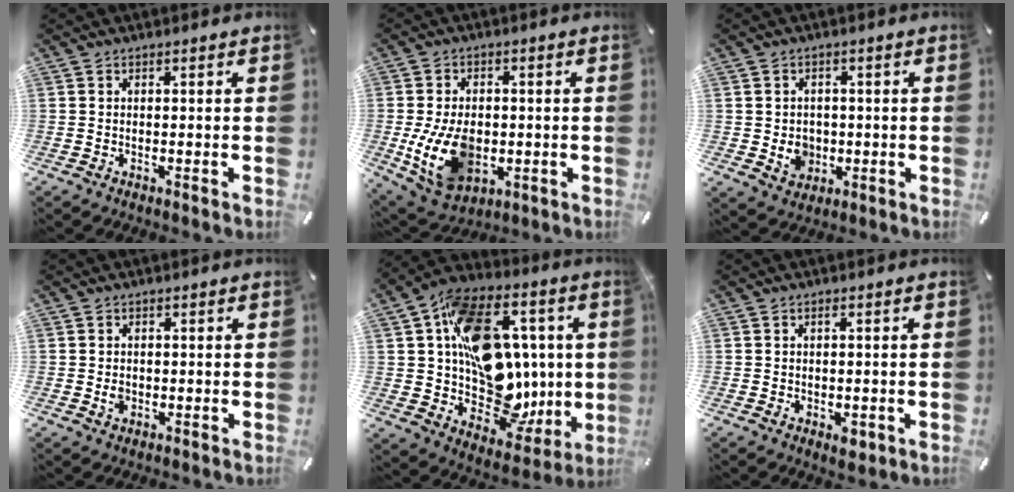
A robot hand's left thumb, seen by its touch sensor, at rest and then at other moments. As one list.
[{"total": 13.6, "force": [-2.1, 9.8, 9.2], "torque": [-0.185, -0.003, -0.035]}, {"total": 5.7, "force": [-0.5, 5.3, 2.0], "torque": [-0.023, 0.000, -0.009]}, {"total": 2.0, "force": [0.0, 1.8, 0.9], "torque": [-0.010, 0.002, -0.003]}, {"total": 23.8, "force": [3.6, 16.7, 16.6], "torque": [-0.268, -0.029, 0.079]}, {"total": 2.7, "force": [-0.5, 1.7, 2.0], "torque": [-0.028, 0.000, -0.009]}]